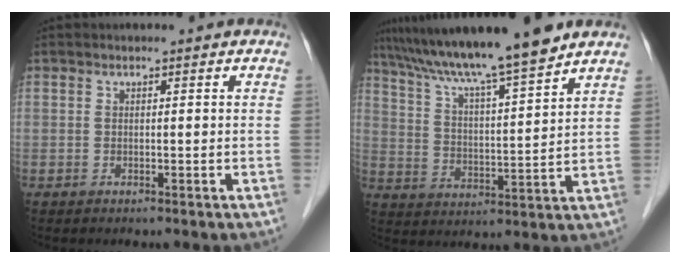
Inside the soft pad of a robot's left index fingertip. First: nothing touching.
{"total": 15.3, "force": [12.8, -0.6, 8.4], "torque": [-0.144, 0.012, 0.211]}